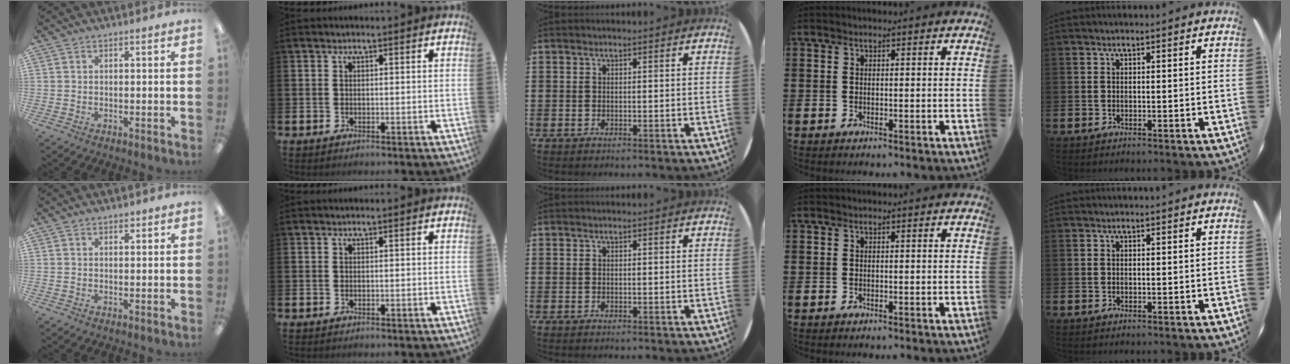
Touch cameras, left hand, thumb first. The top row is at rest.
{"thumb": {"total": 1.2, "force": [1.0, 0.5, 0.4], "torque": [0.000, -0.003, 0.016]}}